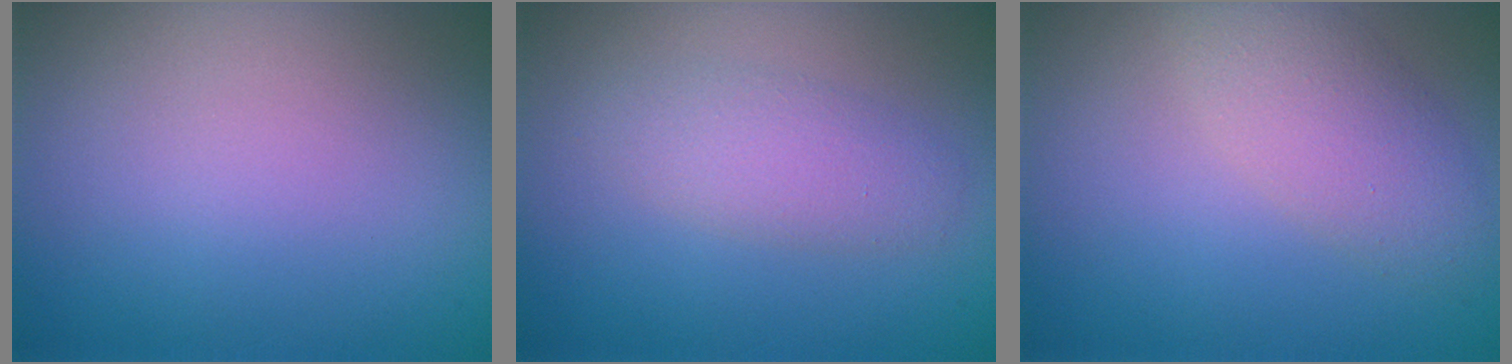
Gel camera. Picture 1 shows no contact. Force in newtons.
{"total": 2.7, "press": 2.7, "slide": 0.2}
{"total": 3.6, "press": 3.6, "slide": 0.2}